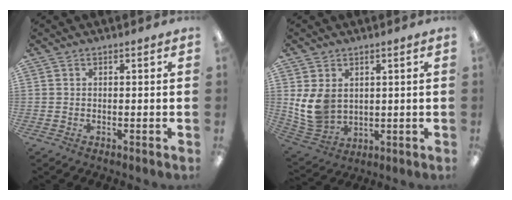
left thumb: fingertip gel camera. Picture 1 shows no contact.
{"total": 10.3, "force": [2.0, 8.0, 6.2], "torque": [-0.151, -0.003, 0.042]}